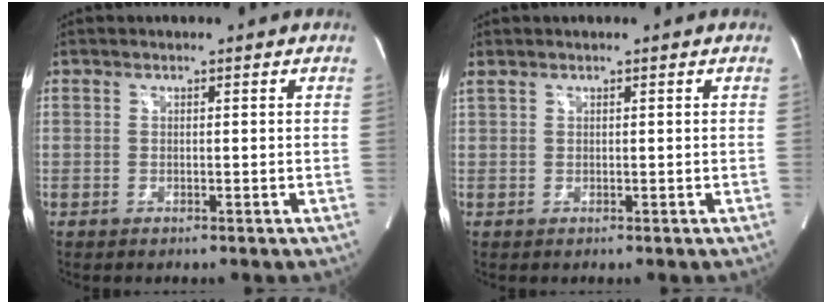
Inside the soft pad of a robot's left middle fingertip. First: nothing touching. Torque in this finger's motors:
{"motor_torque": [0.31, -0.38, 0.75, 0.21]}